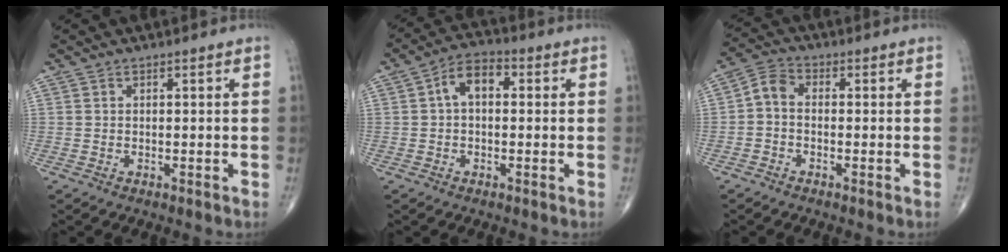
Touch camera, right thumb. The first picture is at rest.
{"total": 6.5, "force": [0.7, 4.0, 5.0], "torque": [-0.076, 0.023, 0.001]}
{"total": 4.3, "force": [-0.7, 3.0, 3.1], "torque": [-0.053, 0.018, -0.029]}